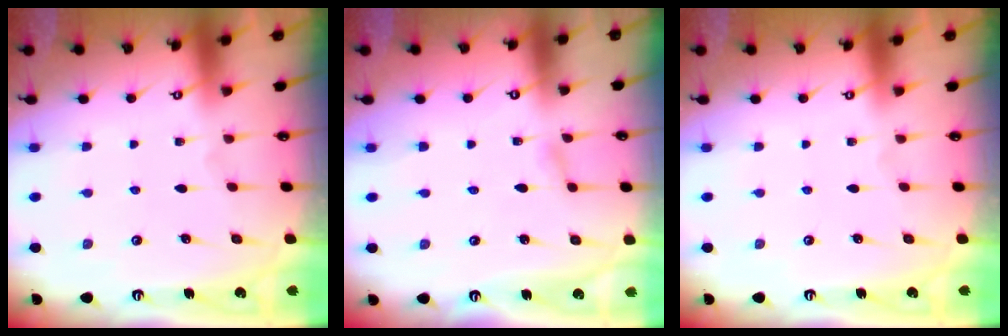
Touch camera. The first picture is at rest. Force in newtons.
{"total": 1.1, "press": 1.1, "slide": 0.1}
{"total": 0.0}